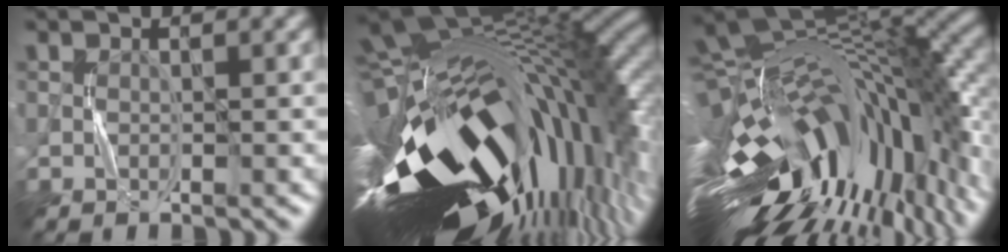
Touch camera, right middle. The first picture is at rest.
{"total": 19.4, "force": [-4.9, 8.5, 16.8], "torque": [-0.295, -0.026, -0.085]}
{"total": 18.7, "force": [-4.8, 7.6, 16.4], "torque": [-0.290, -0.014, -0.081]}